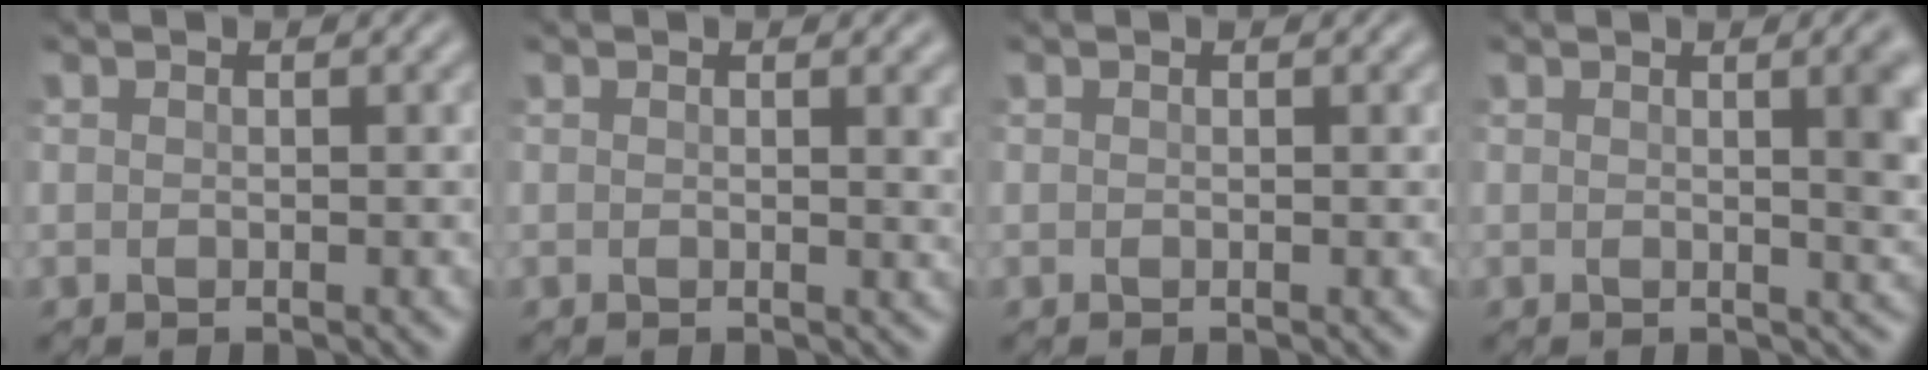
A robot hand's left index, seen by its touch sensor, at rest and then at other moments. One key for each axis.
{"total": 1.6, "fx": 0.6, "fy": 0.7, "fz": 1.3, "tx": -0.025, "ty": -0.001, "tz": 0.010}
{"total": 0.0}
{"total": 3.9, "fx": 0.6, "fy": 1.5, "fz": 3.6, "tx": -0.051, "ty": -0.002, "tz": 0.014}